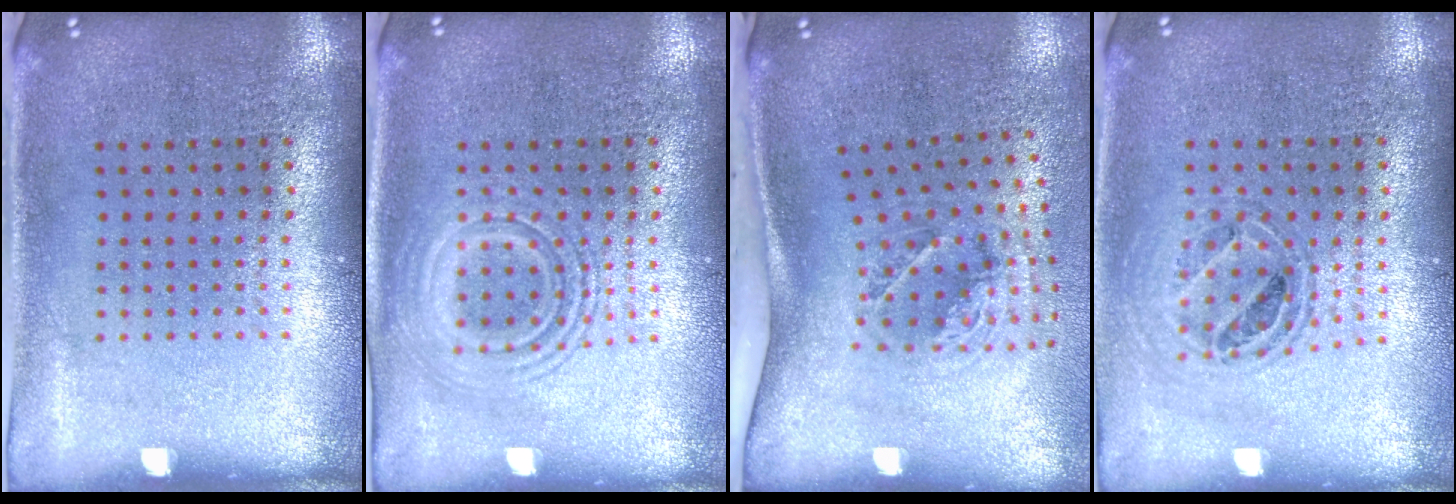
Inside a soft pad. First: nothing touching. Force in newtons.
{"total": 2.5, "press": 2.4, "slide": 0.4}
{"total": 2.0, "press": 1.3, "slide": 1.6}
{"total": 0.8, "press": 0.8, "slide": 0.2}